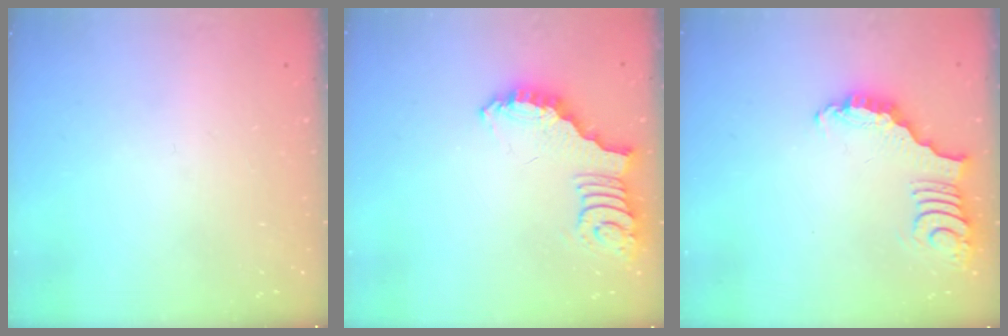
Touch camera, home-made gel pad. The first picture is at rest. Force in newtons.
{"total": 2.7, "press": 2.6, "slide": 0.6}
{"total": 3.4, "press": 3.3, "slide": 0.7}